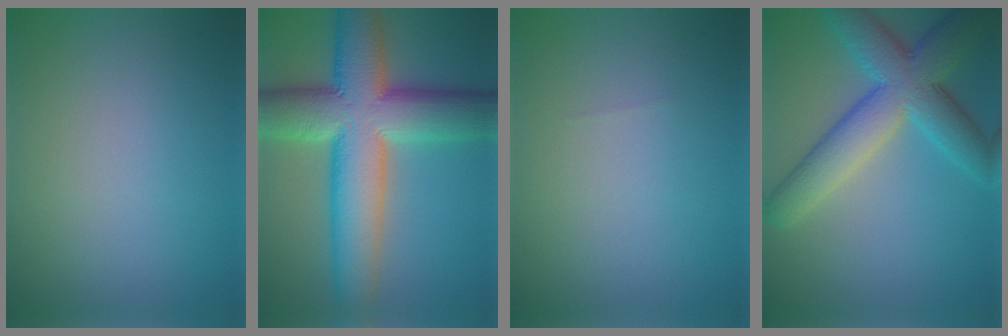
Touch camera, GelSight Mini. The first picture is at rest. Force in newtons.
{"total": 13.4, "press": 13.4, "slide": 0.4}
{"total": 0.0}
{"total": 8.2, "press": 8.2, "slide": 0.1}